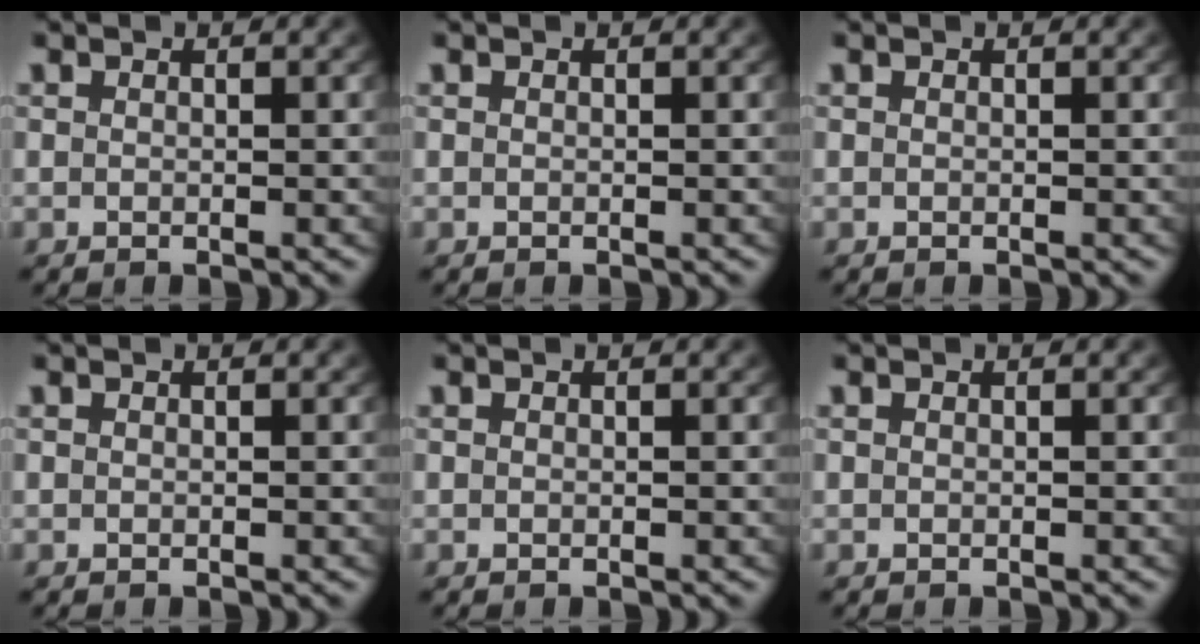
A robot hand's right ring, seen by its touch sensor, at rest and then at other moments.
{"total": 0.0}
{"total": 0.0}
{"total": 0.0}
{"total": 0.0}
{"total": 0.0}